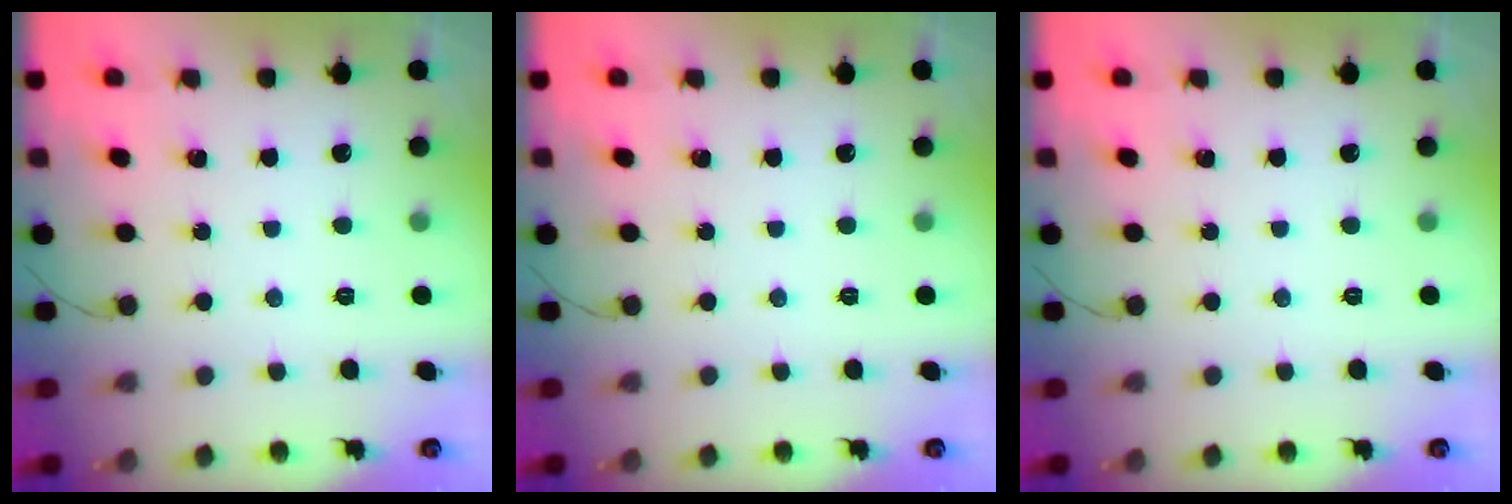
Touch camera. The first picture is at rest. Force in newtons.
{"total": 0.0}
{"total": 0.0}